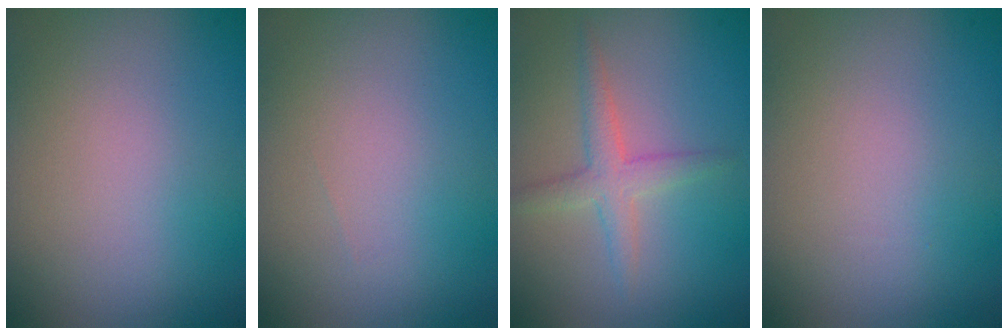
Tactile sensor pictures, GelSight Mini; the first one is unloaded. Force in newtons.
{"total": 0.0}
{"total": 2.5, "press": 2.5, "slide": 0.1}
{"total": 0.0}